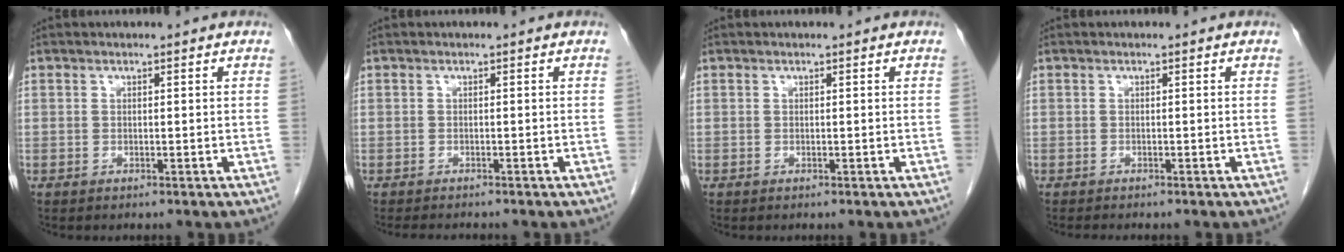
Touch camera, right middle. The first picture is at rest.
{"total": 2.8, "force": [-2.6, 0.4, 1.0], "torque": [-0.011, -0.007, -0.036]}
{"total": 0.0}
{"total": 1.3, "force": [-1.2, 0.1, 0.6], "torque": [-0.012, -0.004, -0.015]}